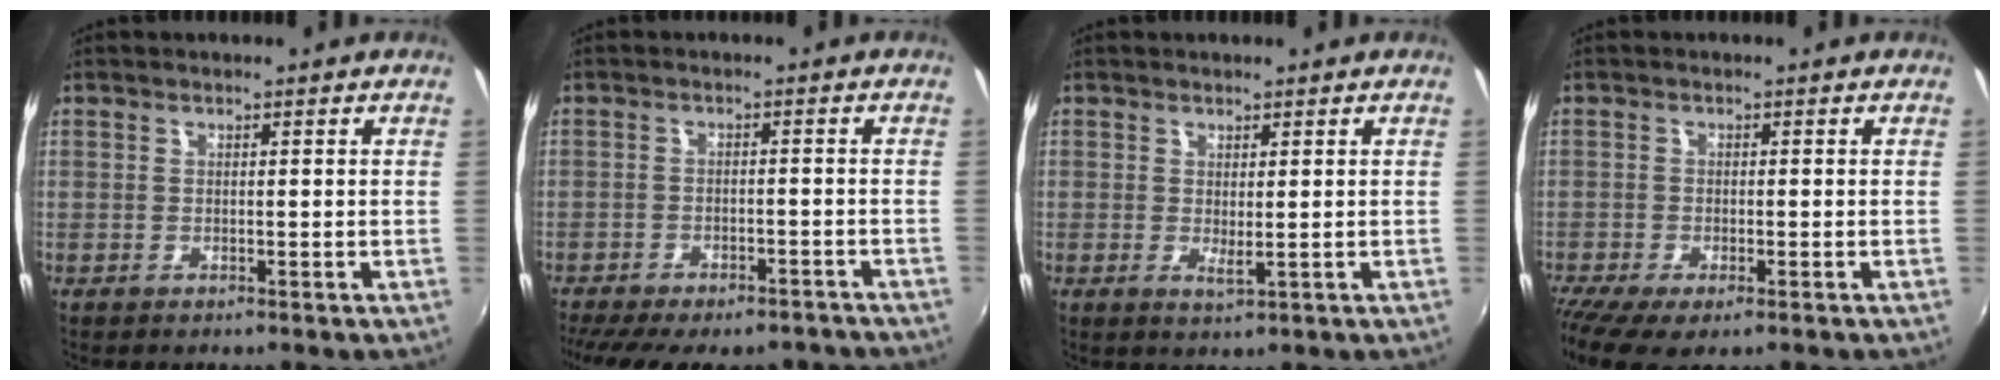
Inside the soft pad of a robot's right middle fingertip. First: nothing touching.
{"total": 17.4, "force": [-14.6, 5.9, 7.6], "torque": [-0.161, -0.018, -0.189]}
{"total": 1.5, "force": [0.3, 0.3, 1.5], "torque": [-0.024, -0.003, 0.006]}
{"total": 7.1, "force": [-4.7, 2.2, 4.9], "torque": [-0.115, -0.035, -0.082]}